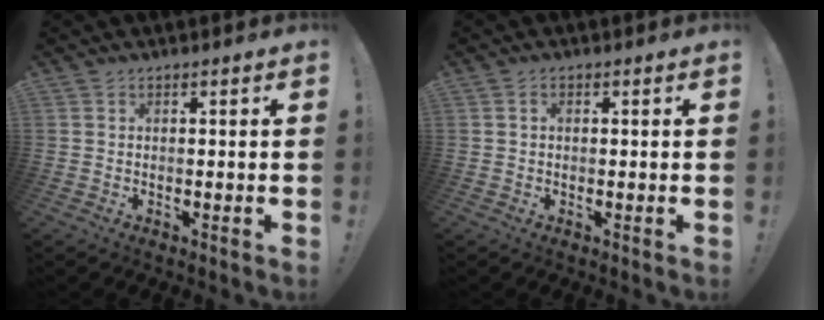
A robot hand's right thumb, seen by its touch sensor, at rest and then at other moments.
{"total": 0.8, "force": [0.1, 0.6, 0.6], "torque": [-0.016, 0.005, 0.001]}